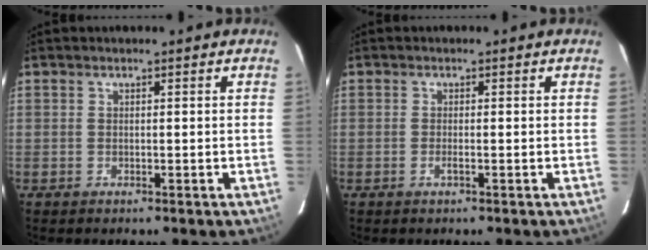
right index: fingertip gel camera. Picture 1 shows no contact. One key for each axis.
{"total": 0.9, "fx": -0.4, "fy": 0.0, "fz": 0.8, "tx": -0.017, "ty": -0.001, "tz": -0.007}